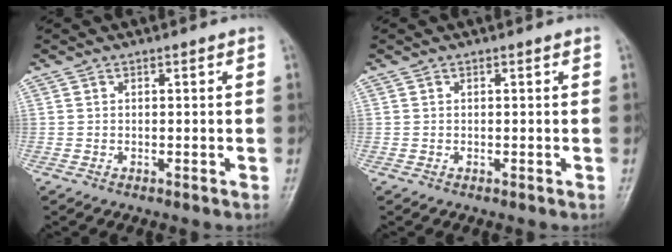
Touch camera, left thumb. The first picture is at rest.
{"total": 0.0}